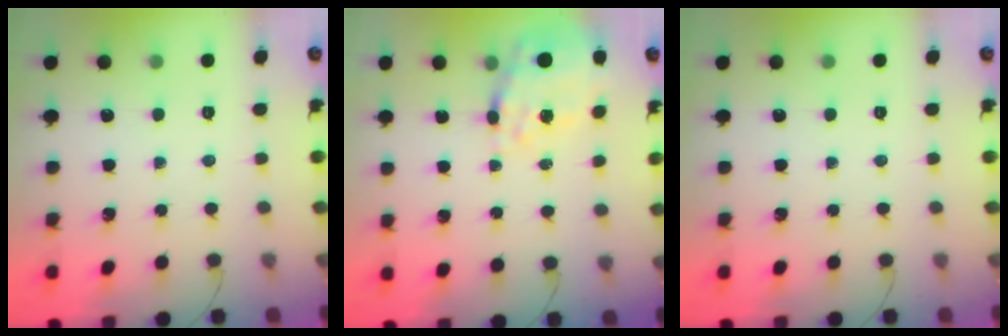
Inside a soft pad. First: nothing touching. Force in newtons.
{"total": 17.1, "press": 16.6, "slide": 3.9}
{"total": 0.0}